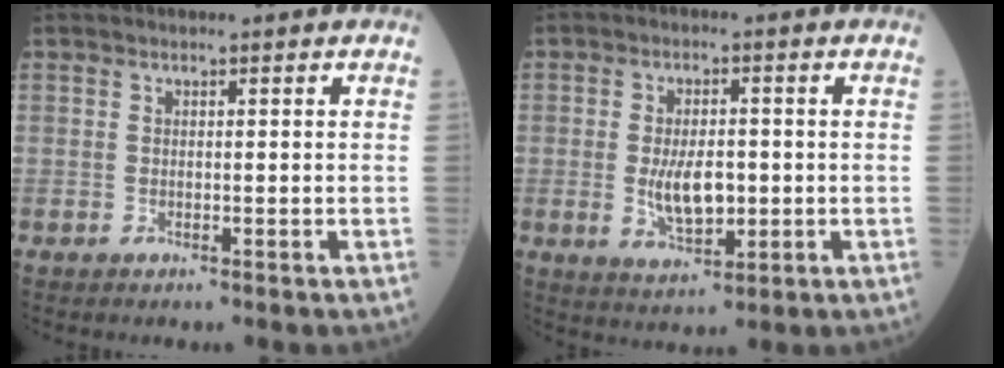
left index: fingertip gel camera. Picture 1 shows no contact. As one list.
[{"total": 6.7, "force": [-0.8, 3.1, 5.9], "torque": [-0.112, -0.006, -0.007]}]